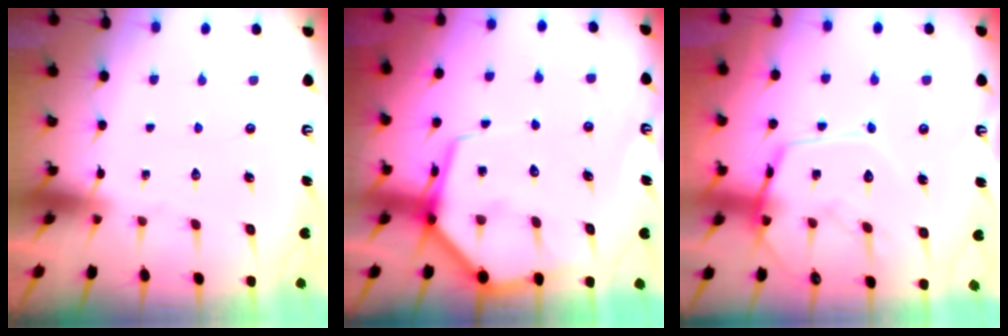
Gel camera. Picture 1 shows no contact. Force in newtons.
{"total": 8.3, "press": 8.3, "slide": 0.9}
{"total": 14.3, "press": 14.3, "slide": 1.1}